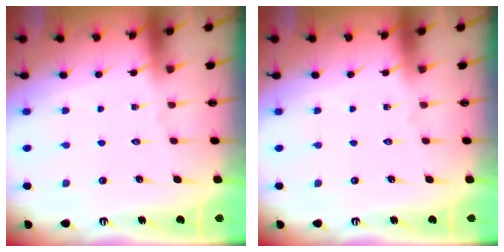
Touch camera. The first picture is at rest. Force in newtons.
{"total": 0.0}